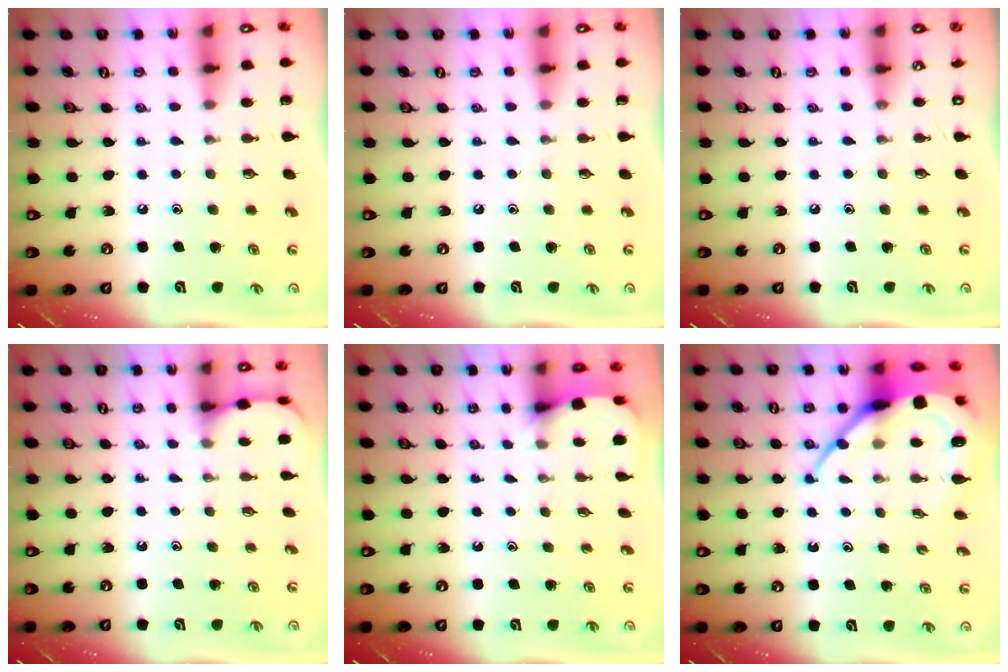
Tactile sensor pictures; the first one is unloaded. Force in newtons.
{"total": 0.0}
{"total": 0.0}
{"total": 2.4, "press": 2.4, "slide": 0.2}
{"total": 3.0, "press": 3.0, "slide": 0.4}
{"total": 11.4, "press": 11.4, "slide": 1.1}